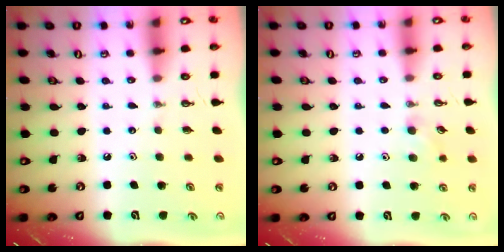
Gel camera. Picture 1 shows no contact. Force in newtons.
{"total": 5.7, "press": 5.5, "slide": 1.3}